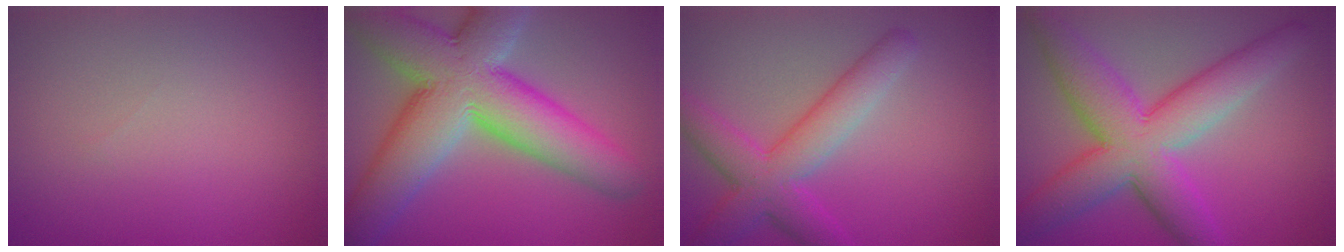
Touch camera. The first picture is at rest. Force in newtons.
{"total": 13.1, "press": 13.1, "slide": 0.8}
{"total": 6.0, "press": 6.0, "slide": 0.2}
{"total": 9.6, "press": 9.6, "slide": 0.3}